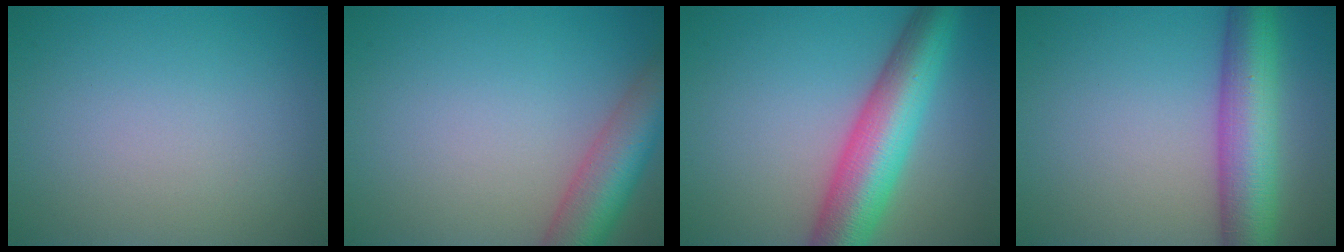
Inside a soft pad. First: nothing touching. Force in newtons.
{"total": 6.9, "press": 6.9, "slide": 0.4}
{"total": 9.0, "press": 9.0, "slide": 0.3}
{"total": 8.3, "press": 8.3, "slide": 0.2}